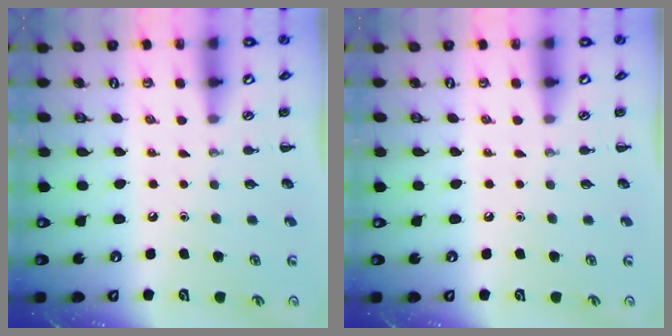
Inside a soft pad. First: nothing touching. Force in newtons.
{"total": 0.0}